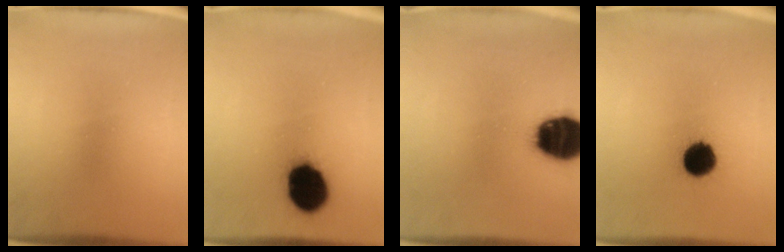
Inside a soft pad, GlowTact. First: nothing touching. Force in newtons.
{"total": 15.3}
{"total": 17.0}
{"total": 10.1}